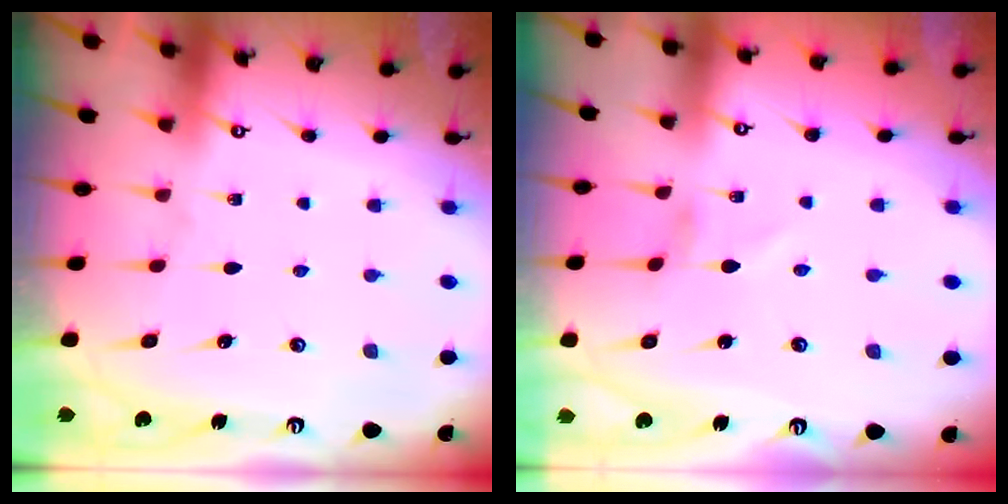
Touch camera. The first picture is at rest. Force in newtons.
{"total": 1.0, "press": 1.0, "slide": 0.0}